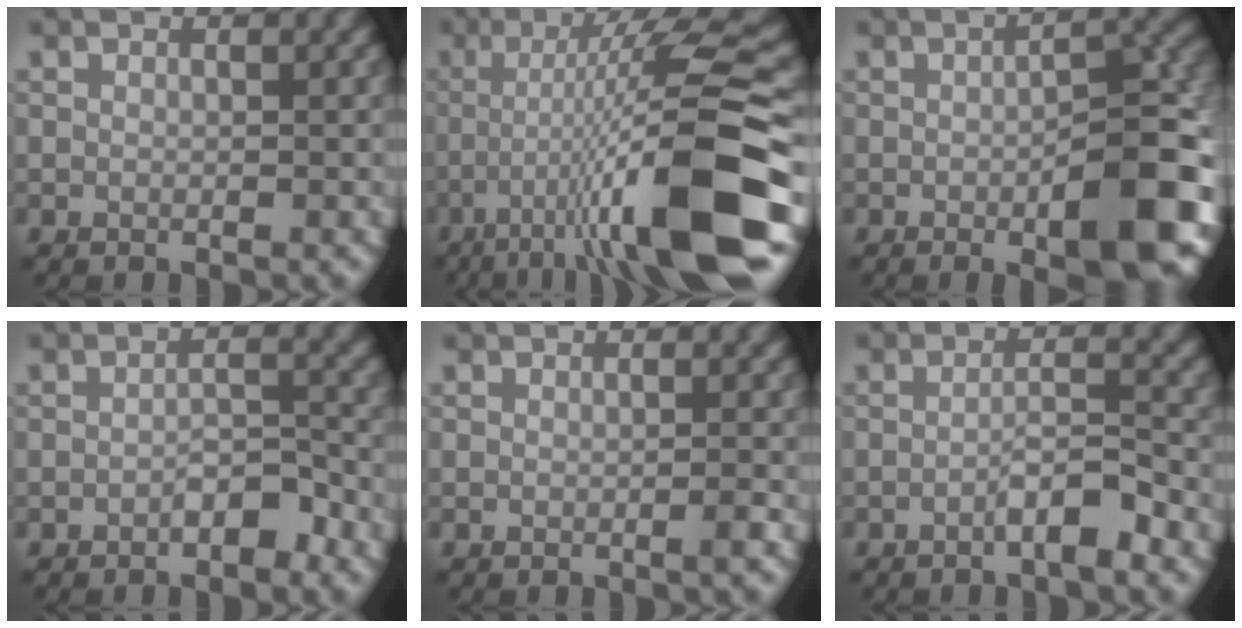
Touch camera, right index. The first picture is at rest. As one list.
[{"total": 13.2, "force": [-4.9, 1.7, 12.1], "torque": [-0.184, 0.018, -0.077]}, {"total": 10.0, "force": [-3.2, 3.0, 9.0], "torque": [-0.113, 0.004, -0.045]}, {"total": 2.4, "force": [-1.5, 0.9, 1.8], "torque": [-0.024, 0.010, -0.025]}, {"total": 0.7, "force": [-0.3, 0.0, 0.6], "torque": [-0.008, 0.003, -0.008]}, {"total": 3.2, "force": [-1.7, 0.5, 2.7], "torque": [-0.044, 0.011, -0.033]}]